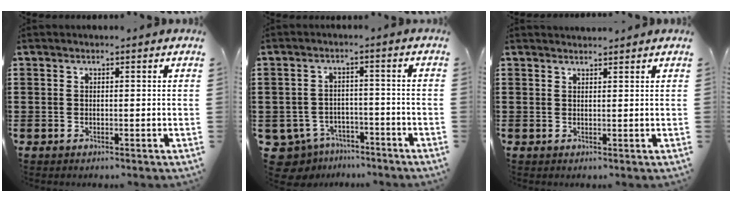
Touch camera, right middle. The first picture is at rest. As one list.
[{"total": 4.0, "force": [-3.7, 1.5, 0.5], "torque": [-0.038, 0.000, -0.084]}, {"total": 1.3, "force": [1.3, 0.1, 0.1], "torque": [0.005, -0.002, 0.023]}]